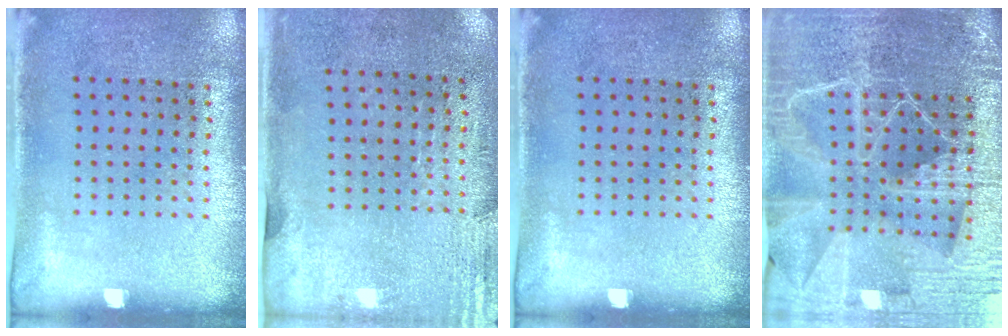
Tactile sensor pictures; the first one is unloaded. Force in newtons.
{"total": 2.9, "press": 2.4, "slide": 1.5}
{"total": 0.0}
{"total": 6.0, "press": 5.2, "slide": 2.8}